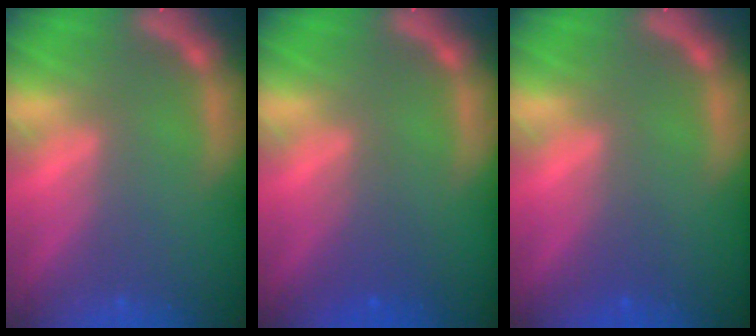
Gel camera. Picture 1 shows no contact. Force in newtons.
{"total": 2.0}
{"total": 1.0}